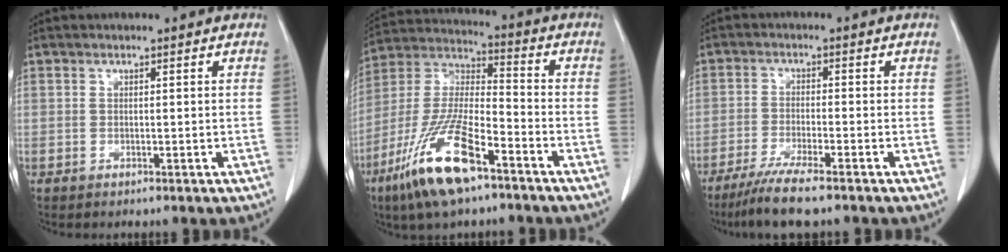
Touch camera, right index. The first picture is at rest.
{"total": 16.3, "force": [-9.5, 3.8, 12.7], "torque": [-0.269, -0.025, -0.177]}
{"total": 7.0, "force": [-5.4, 0.0, 4.4], "torque": [-0.079, -0.020, -0.095]}